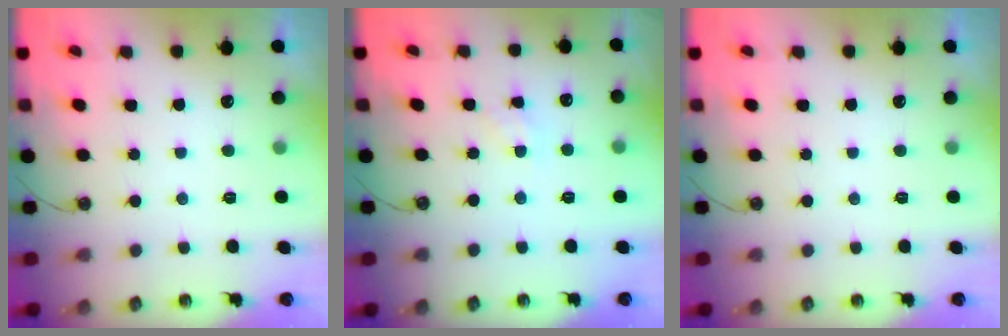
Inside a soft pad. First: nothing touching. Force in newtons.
{"total": 1.9, "press": 1.9, "slide": 0.2}
{"total": 0.0}